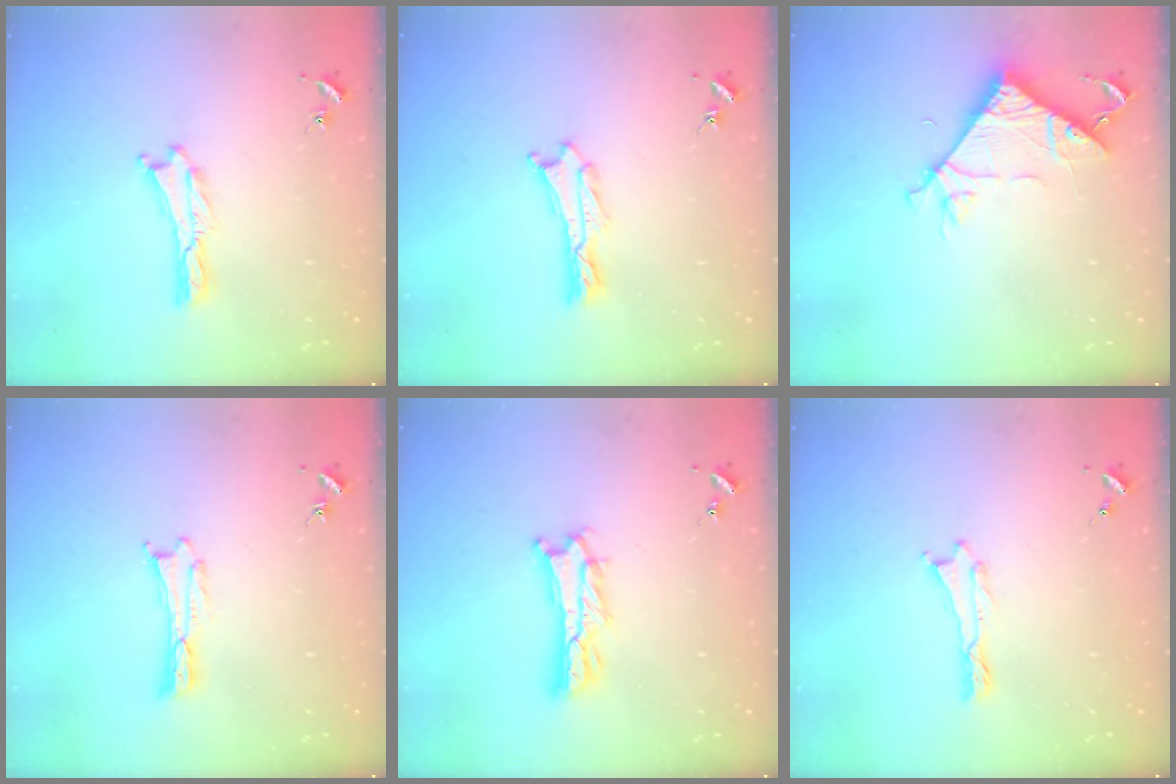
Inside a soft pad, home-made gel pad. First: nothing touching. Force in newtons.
{"total": 0.7, "press": 0.6, "slide": 0.2}
{"total": 7.5, "press": 7.5, "slide": 0.4}
{"total": 0.0}
{"total": 4.3, "press": 4.3, "slide": 0.5}
{"total": 0.0}